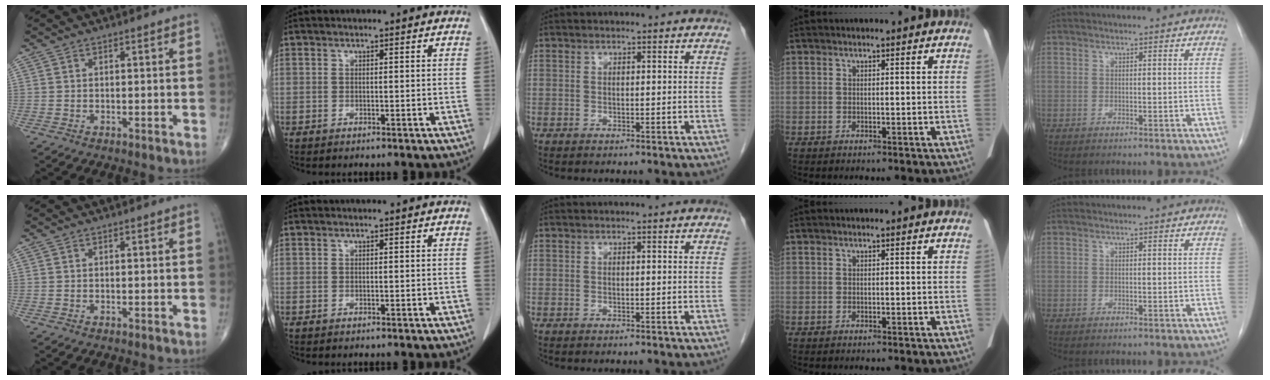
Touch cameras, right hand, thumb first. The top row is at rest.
{}